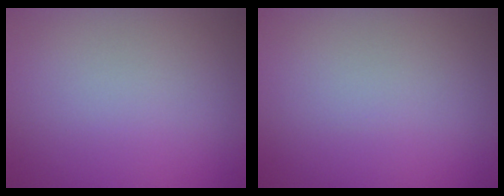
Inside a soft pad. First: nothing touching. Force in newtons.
{"total": 0.0}